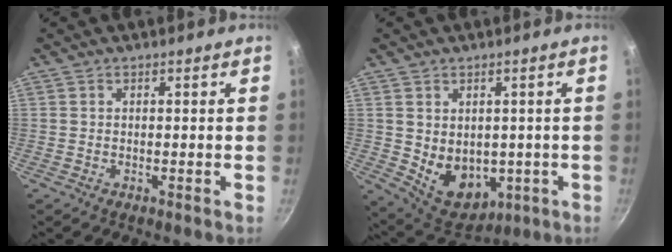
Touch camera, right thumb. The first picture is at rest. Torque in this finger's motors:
{"motor_torque": [-0.45, 0.93, -0.14, 0.36, 0.03]}